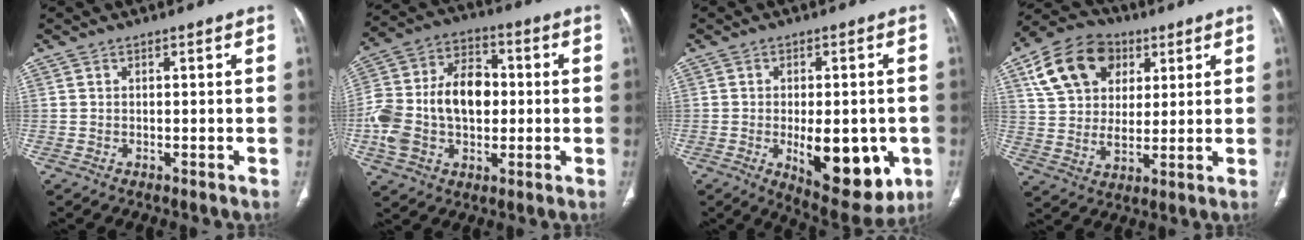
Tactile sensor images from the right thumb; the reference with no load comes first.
{"total": 18.7, "force": [-0.9, 12.6, 13.8], "torque": [-0.261, 0.031, -0.016]}
{"total": 15.7, "force": [-4.0, 7.4, 13.3], "torque": [-0.155, -0.011, -0.036]}
{"total": 16.3, "force": [6.6, 11.6, 9.4], "torque": [-0.154, -0.003, 0.119]}